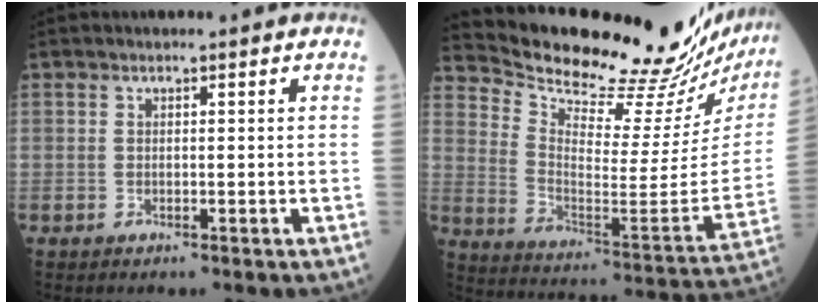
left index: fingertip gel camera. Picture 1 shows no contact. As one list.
[{"total": 28.9, "force": [27.0, 2.4, 10.1], "torque": [-0.171, -0.120, 0.363]}]